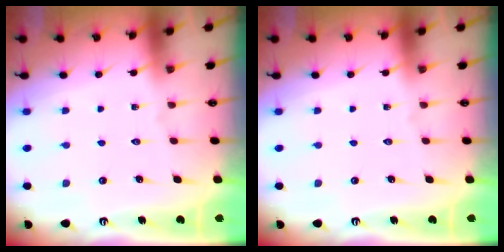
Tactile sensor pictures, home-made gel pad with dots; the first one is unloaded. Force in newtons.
{"total": 0.0}